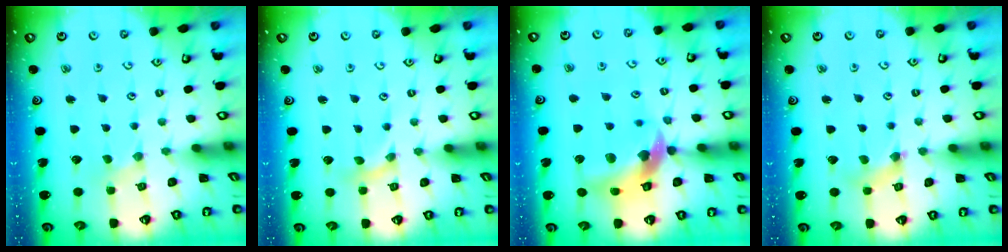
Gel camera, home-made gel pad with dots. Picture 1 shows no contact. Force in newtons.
{"total": 0.0}
{"total": 13.1, "press": 13.0, "slide": 1.9}
{"total": 2.9, "press": 2.9, "slide": 0.3}